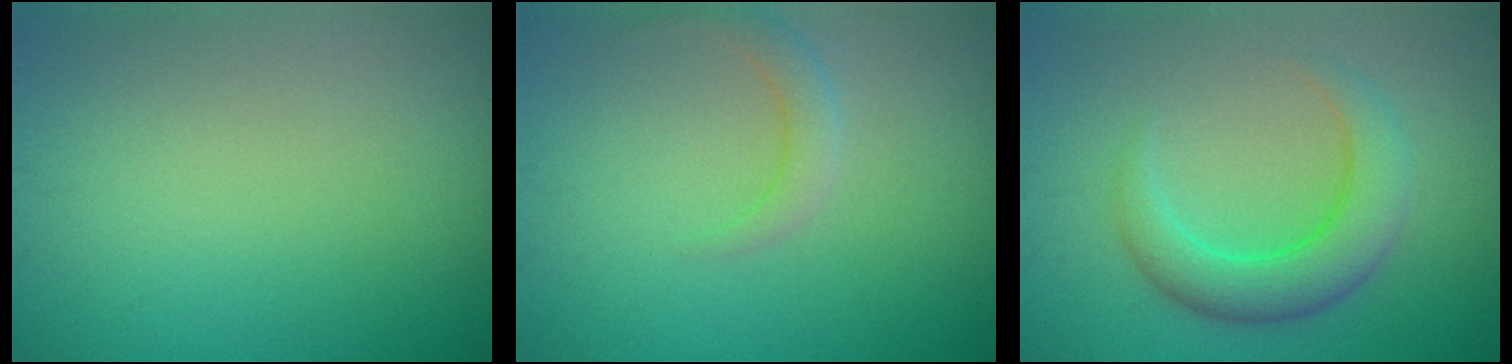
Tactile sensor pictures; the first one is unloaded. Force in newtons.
{"total": 1.8, "press": 1.8, "slide": 0.1}
{"total": 4.7, "press": 4.7, "slide": 0.0}